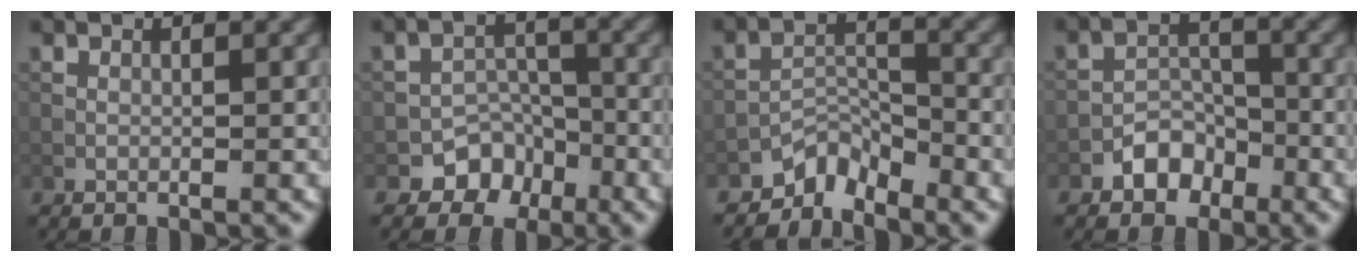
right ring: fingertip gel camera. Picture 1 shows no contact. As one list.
[{"total": 4.1, "force": [-2.7, 3.1, 0.8], "torque": [0.007, 0.011, -0.039]}, {"total": 3.4, "force": [-3.1, 1.2, 0.7], "torque": [-0.004, 0.010, -0.065]}, {"total": 3.1, "force": [-2.1, 2.0, 1.2], "torque": [-0.009, 0.010, -0.038]}]